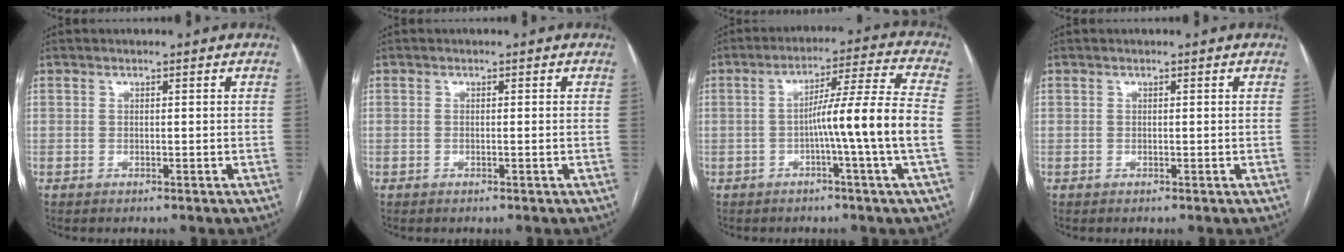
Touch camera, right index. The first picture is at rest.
{"total": 0.6, "force": [-0.1, 0.0, 0.6], "torque": [-0.012, -0.001, 0.000]}
{"total": 11.1, "force": [-2.3, -2.3, 10.6], "torque": [-0.170, 0.008, -0.039]}
{"total": 0.0}